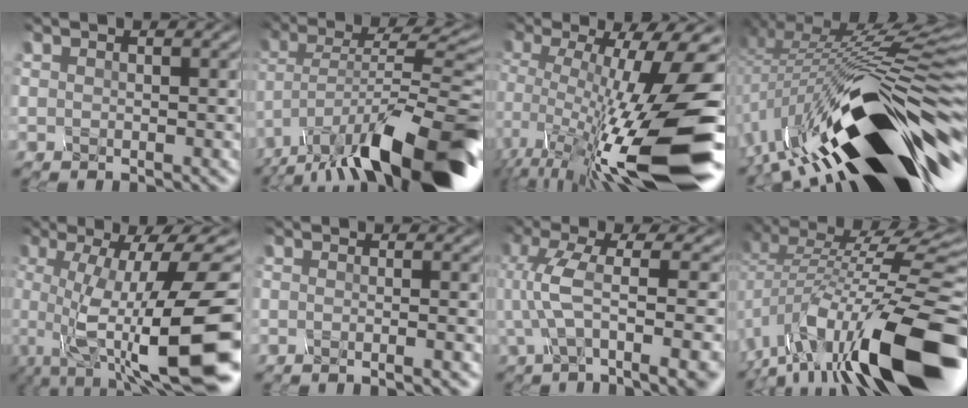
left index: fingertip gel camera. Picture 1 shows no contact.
{"total": 14.0, "force": [-9.4, 3.0, 10.0], "torque": [-0.168, 0.006, -0.159]}
{"total": 16.5, "force": [-5.5, 3.1, 15.2], "torque": [-0.239, 0.002, -0.092]}
{"total": 17.7, "force": [-6.2, 5.7, 15.6], "torque": [-0.259, 0.011, -0.110]}
{"total": 14.4, "force": [-3.8, 3.5, 13.5], "torque": [-0.205, -0.007, -0.050]}
{"total": 2.3, "force": [-0.8, 1.3, 1.8], "torque": [-0.005, 0.015, -0.041]}
{"total": 8.4, "force": [-1.8, 2.7, 7.7], "torque": [-0.128, 0.005, -0.030]}
{"total": 15.2, "force": [-6.0, 4.7, 13.2], "torque": [-0.225, 0.018, -0.103]}